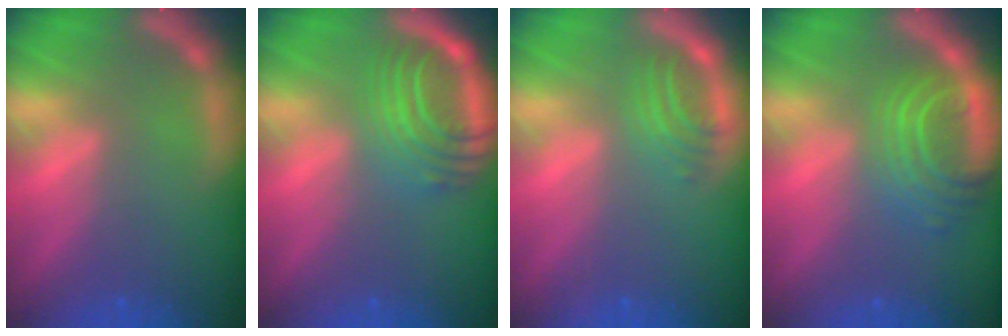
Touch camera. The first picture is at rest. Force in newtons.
{"total": 7.5}
{"total": 2.9}
{"total": 6.6}